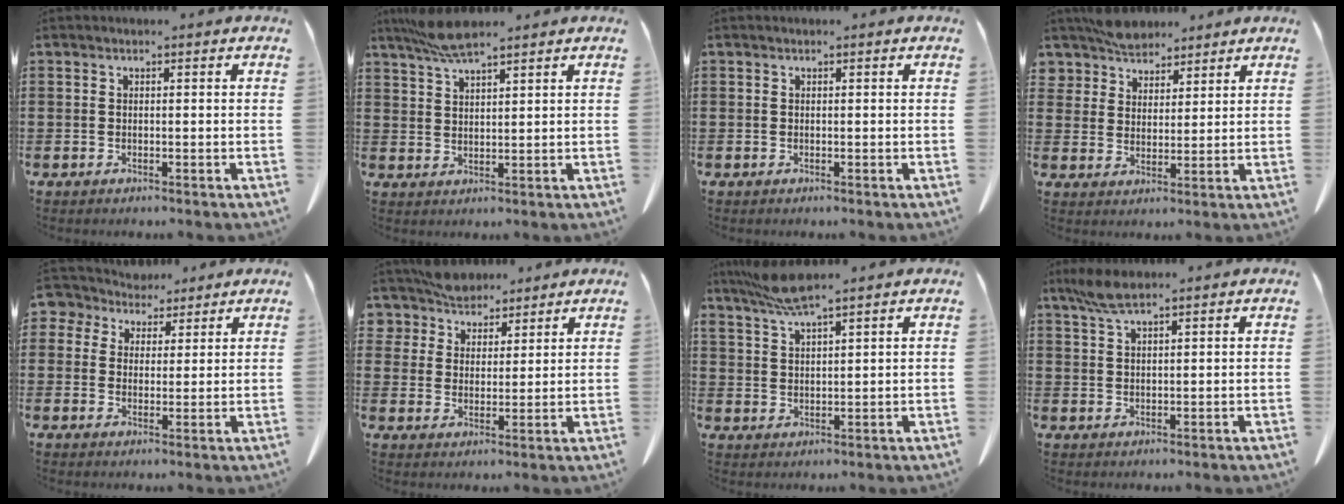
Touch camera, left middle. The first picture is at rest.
{"total": 5.4, "force": [4.3, 0.9, 3.0], "torque": [-0.071, -0.004, 0.081]}
{"total": 0.0}
{"total": 5.7, "force": [5.2, 2.4, 0.3], "torque": [-0.031, -0.012, 0.101]}
{"total": 4.6, "force": [3.4, 3.0, 0.5], "torque": [-0.035, -0.006, 0.062]}
{"total": 6.4, "force": [5.9, 2.6, 0.2], "torque": [-0.037, -0.024, 0.112]}
{"total": 5.3, "force": [4.5, 0.5, 2.8], "torque": [-0.068, -0.010, 0.083]}
{"total": 4.4, "force": [3.0, 1.0, 3.0], "torque": [-0.075, -0.001, 0.054]}